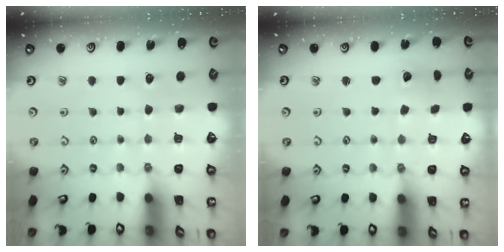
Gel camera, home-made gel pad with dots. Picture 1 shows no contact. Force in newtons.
{"total": 3.4, "press": 3.3, "slide": 0.2}